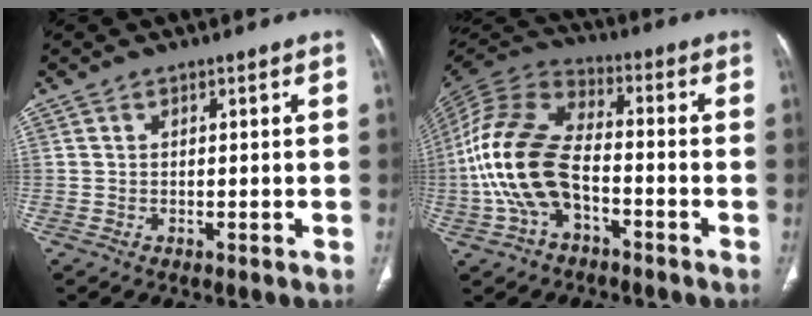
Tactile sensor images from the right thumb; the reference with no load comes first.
{"total": 16.7, "force": [-4.1, 9.8, 12.9], "torque": [-0.268, 0.035, -0.080]}